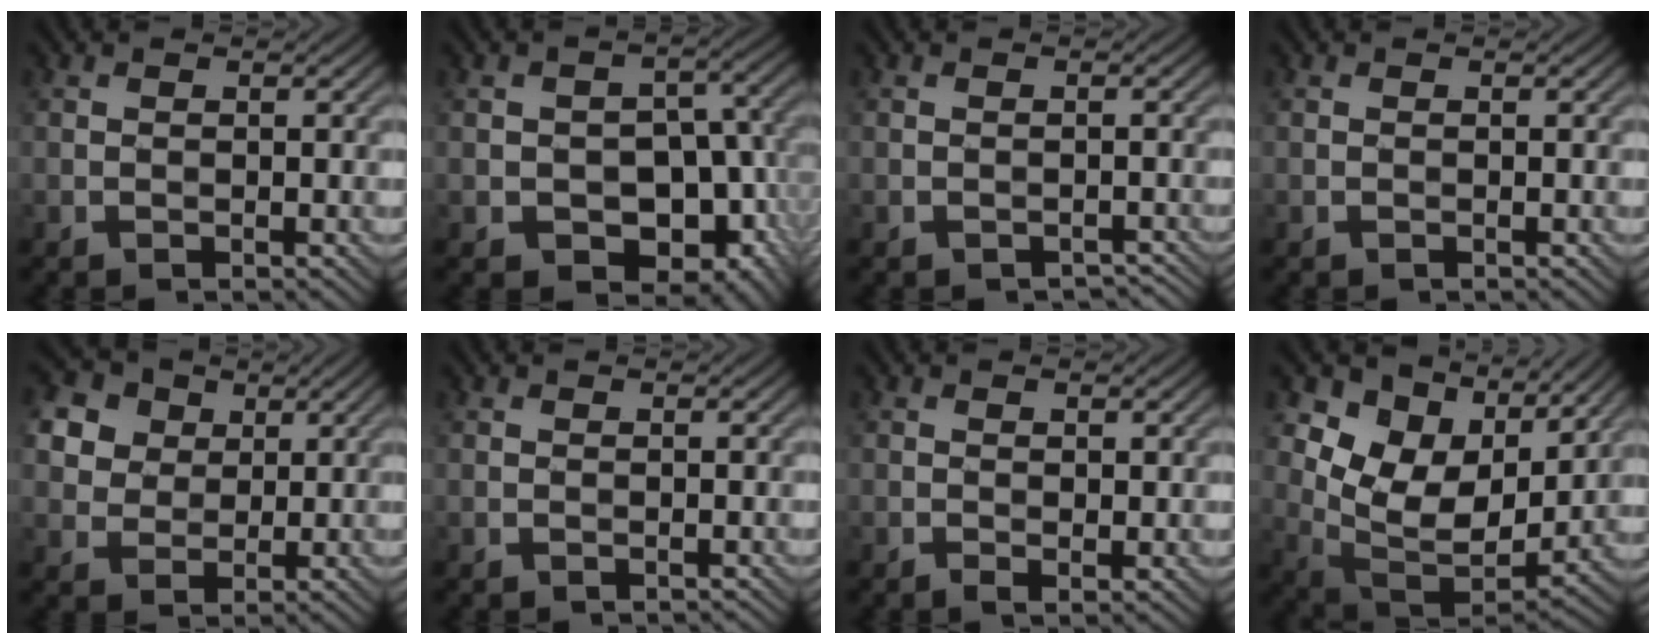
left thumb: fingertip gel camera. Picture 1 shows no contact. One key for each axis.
{"total": 12.1, "fx": -4.0, "fy": 8.8, "fz": 7.3, "tx": -0.093, "ty": -0.002, "tz": -0.051}
{"total": 0.7, "fx": -0.7, "fy": 0.1, "fz": -0.1, "tx": 0.001, "ty": 0.001, "tz": -0.012}
{"total": 0.0}
{"total": 10.4, "fx": 5.0, "fy": 8.0, "fz": 4.4, "tx": -0.155, "ty": 0.023, "tz": 0.098}
{"total": 0.0}
{"total": 1.5, "fx": 0.1, "fy": 0.5, "fz": 1.4, "tx": -0.027, "ty": -0.001, "tz": 0.005}
{"total": 11.9, "fx": 6.6, "fy": 7.4, "fz": 6.5, "tx": -0.154, "ty": 0.013, "tz": 0.118}